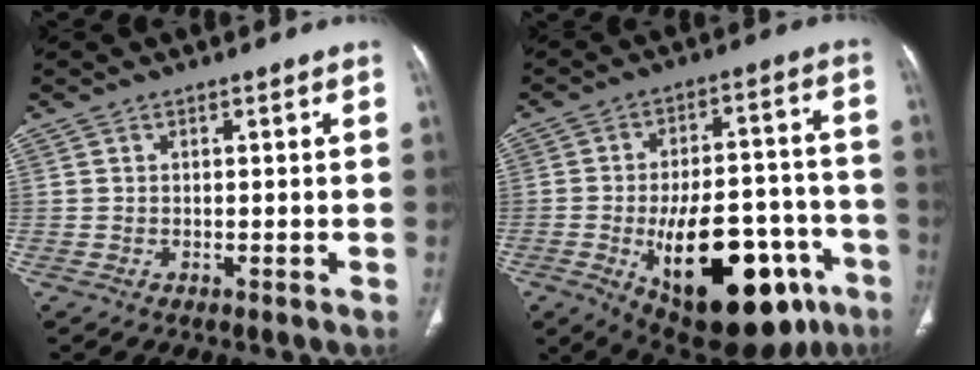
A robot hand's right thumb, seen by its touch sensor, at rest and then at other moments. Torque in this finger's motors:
{"motor_torque": [2.50, 2.50, 2.19, -0.58, 0.57]}